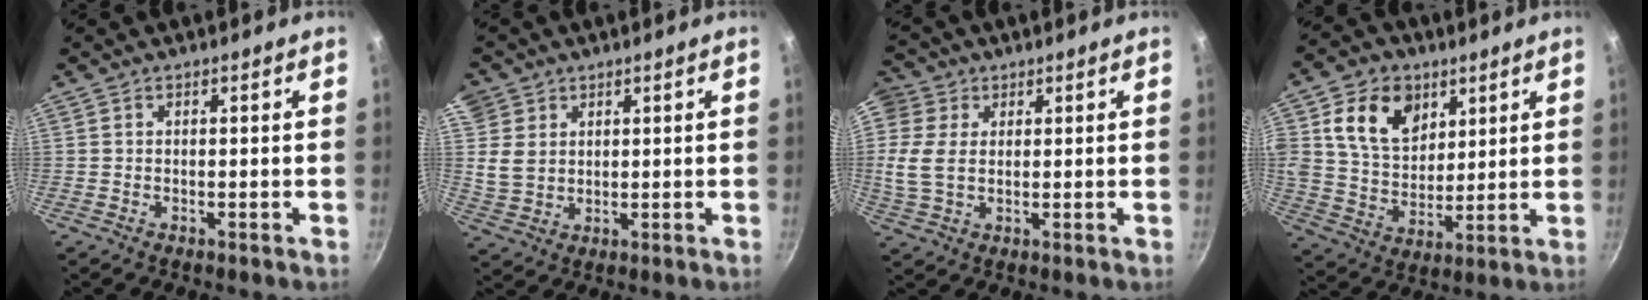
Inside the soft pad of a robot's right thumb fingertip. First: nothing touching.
{"total": 6.1, "force": [2.2, 5.3, 2.2], "torque": [-0.014, -0.006, 0.047]}
{"total": 8.5, "force": [1.6, 6.4, 5.4], "torque": [-0.099, -0.004, 0.021]}
{"total": 14.3, "force": [5.8, 10.5, 7.8], "torque": [-0.112, -0.024, 0.103]}